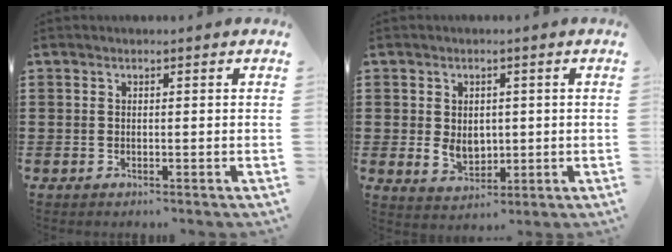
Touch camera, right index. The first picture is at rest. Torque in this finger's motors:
{"motor_torque": [2.14, 0.00, 0.08, 0.07]}